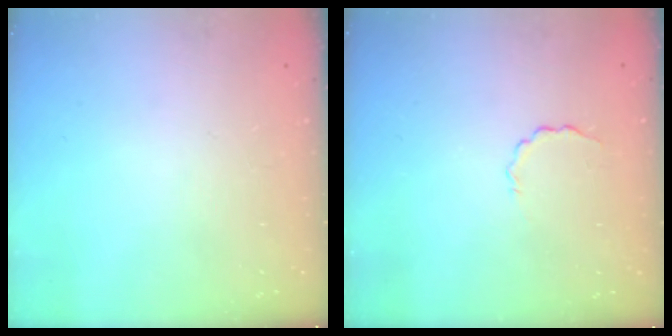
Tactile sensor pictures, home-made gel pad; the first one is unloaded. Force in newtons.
{"total": 2.6, "press": 2.5, "slide": 0.8}